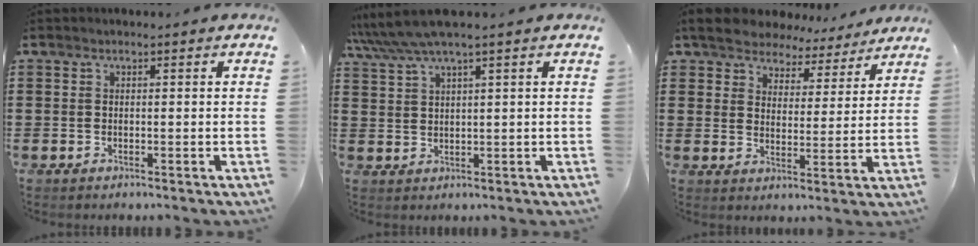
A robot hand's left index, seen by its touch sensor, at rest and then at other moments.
{"total": 4.7, "force": [3.6, 0.0, 3.0], "torque": [-0.067, -0.005, 0.064]}
{"total": 5.7, "force": [5.6, 1.2, 0.1], "torque": [-0.035, -0.035, 0.099]}